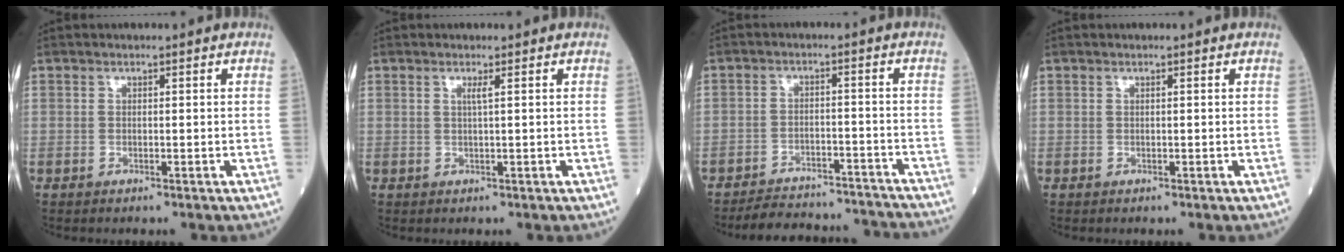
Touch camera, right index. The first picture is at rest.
{"total": 1.0, "force": [0.4, -0.3, 0.9], "torque": [-0.022, -0.002, 0.008]}
{"total": 12.8, "force": [-12.3, 3.0, 2.0], "torque": [-0.024, 0.018, -0.161]}
{"total": 0.0}